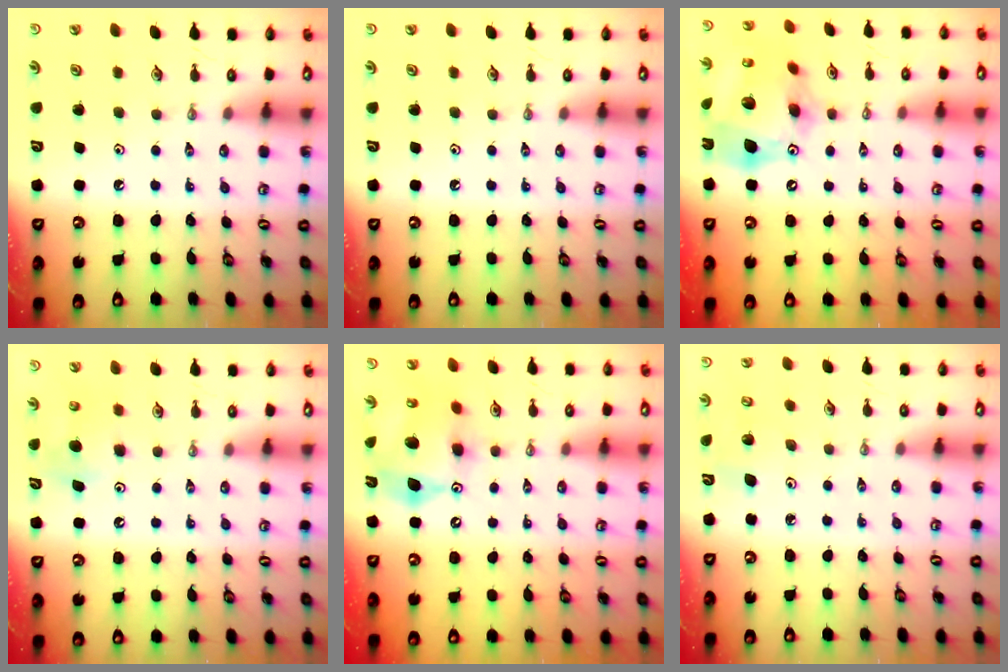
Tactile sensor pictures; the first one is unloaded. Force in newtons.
{"total": 0.0}
{"total": 18.2, "press": 18.1, "slide": 2.0}
{"total": 6.1, "press": 6.1, "slide": 0.5}
{"total": 12.5, "press": 12.5, "slide": 1.2}
{"total": 6.3, "press": 6.2, "slide": 1.0}